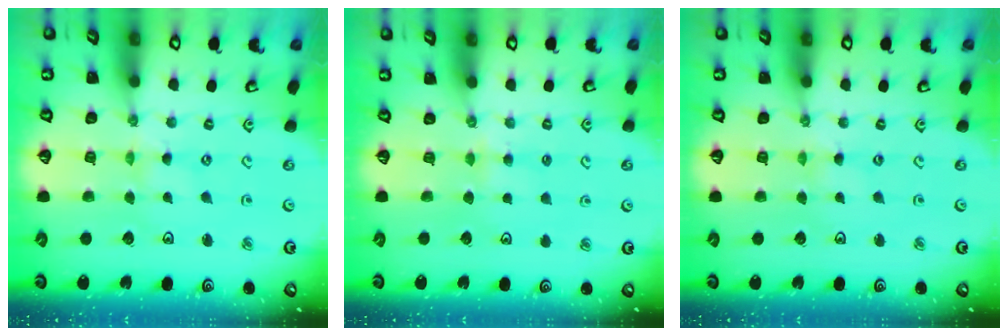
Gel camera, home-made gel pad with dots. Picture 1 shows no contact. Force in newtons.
{"total": 4.4, "press": 4.3, "slide": 0.7}
{"total": 0.8, "press": 0.8, "slide": 0.1}